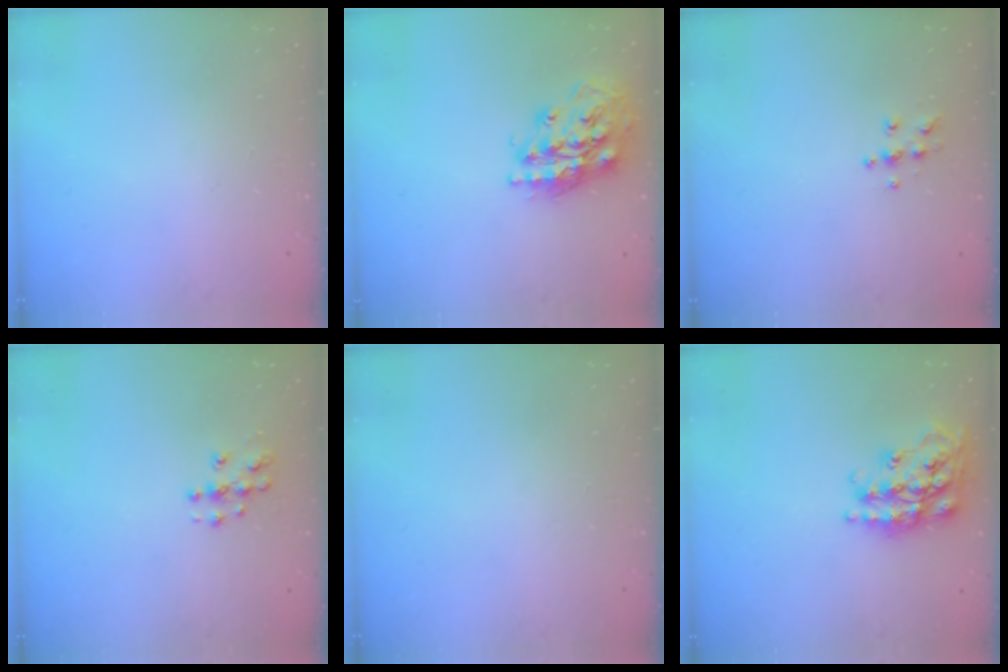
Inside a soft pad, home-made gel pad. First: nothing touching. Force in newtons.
{"total": 18.4, "press": 18.3, "slide": 1.7}
{"total": 6.9, "press": 6.9, "slide": 0.4}
{"total": 6.1, "press": 6.1, "slide": 0.3}
{"total": 0.0}
{"total": 20.4, "press": 20.4, "slide": 1.4}